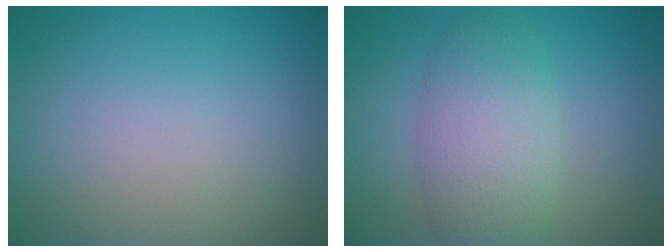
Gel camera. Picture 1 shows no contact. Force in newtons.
{"total": 5.1, "press": 5.1, "slide": 0.2}